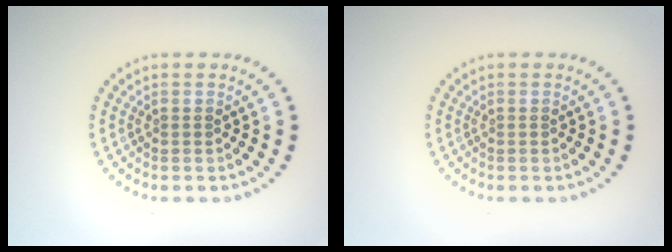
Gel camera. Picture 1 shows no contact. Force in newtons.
{"total": 0.0}